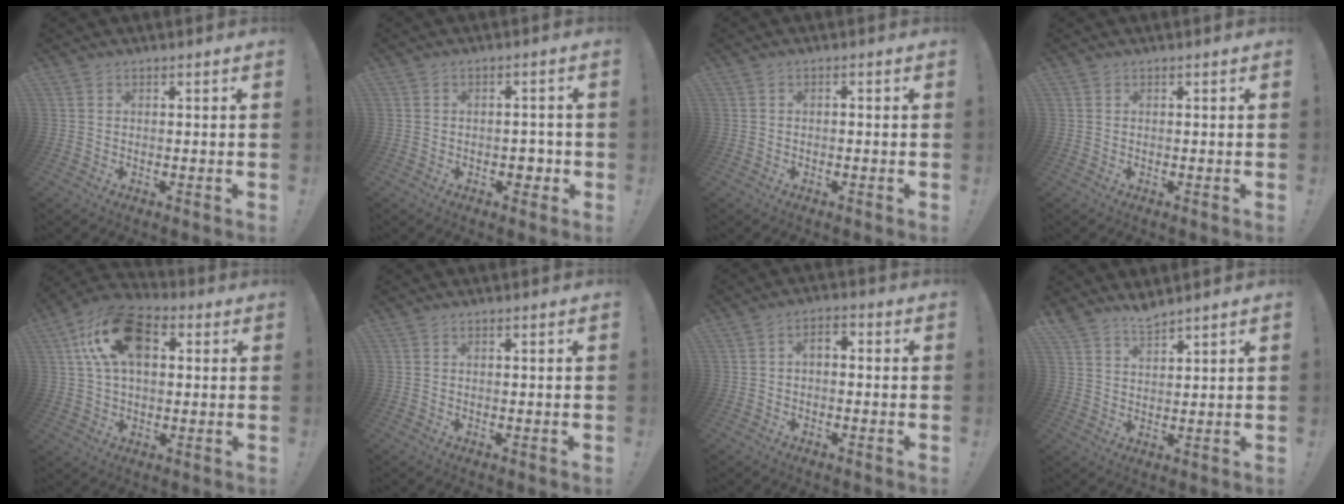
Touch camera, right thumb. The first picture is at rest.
{"total": 3.8, "force": [-1.3, 2.9, 2.1], "torque": [-0.019, 0.005, -0.023]}
{"total": 1.0, "force": [-0.9, 0.1, 0.4], "torque": [-0.006, 0.002, -0.016]}
{"total": 0.0}
{"total": 18.3, "force": [5.9, 10.8, 13.6], "torque": [-0.240, -0.005, 0.104]}
{"total": 0.0}
{"total": 3.0, "force": [-0.8, 1.7, 2.3], "torque": [-0.034, 0.007, -0.018]}
{"total": 4.4, "force": [4.2, 0.6, 1.0], "torque": [-0.016, -0.033, 0.076]}